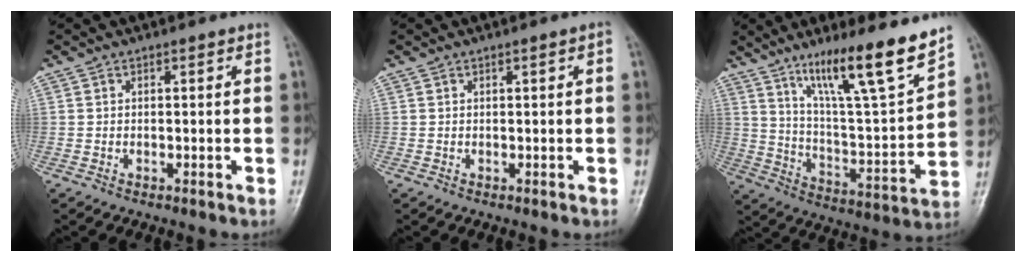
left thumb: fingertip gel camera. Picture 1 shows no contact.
{"total": 1.2, "force": [0.3, 0.1, 1.1], "torque": [-0.020, 0.002, 0.004]}
{"total": 18.2, "force": [12.7, 1.8, 13.0], "torque": [-0.192, -0.075, 0.217]}